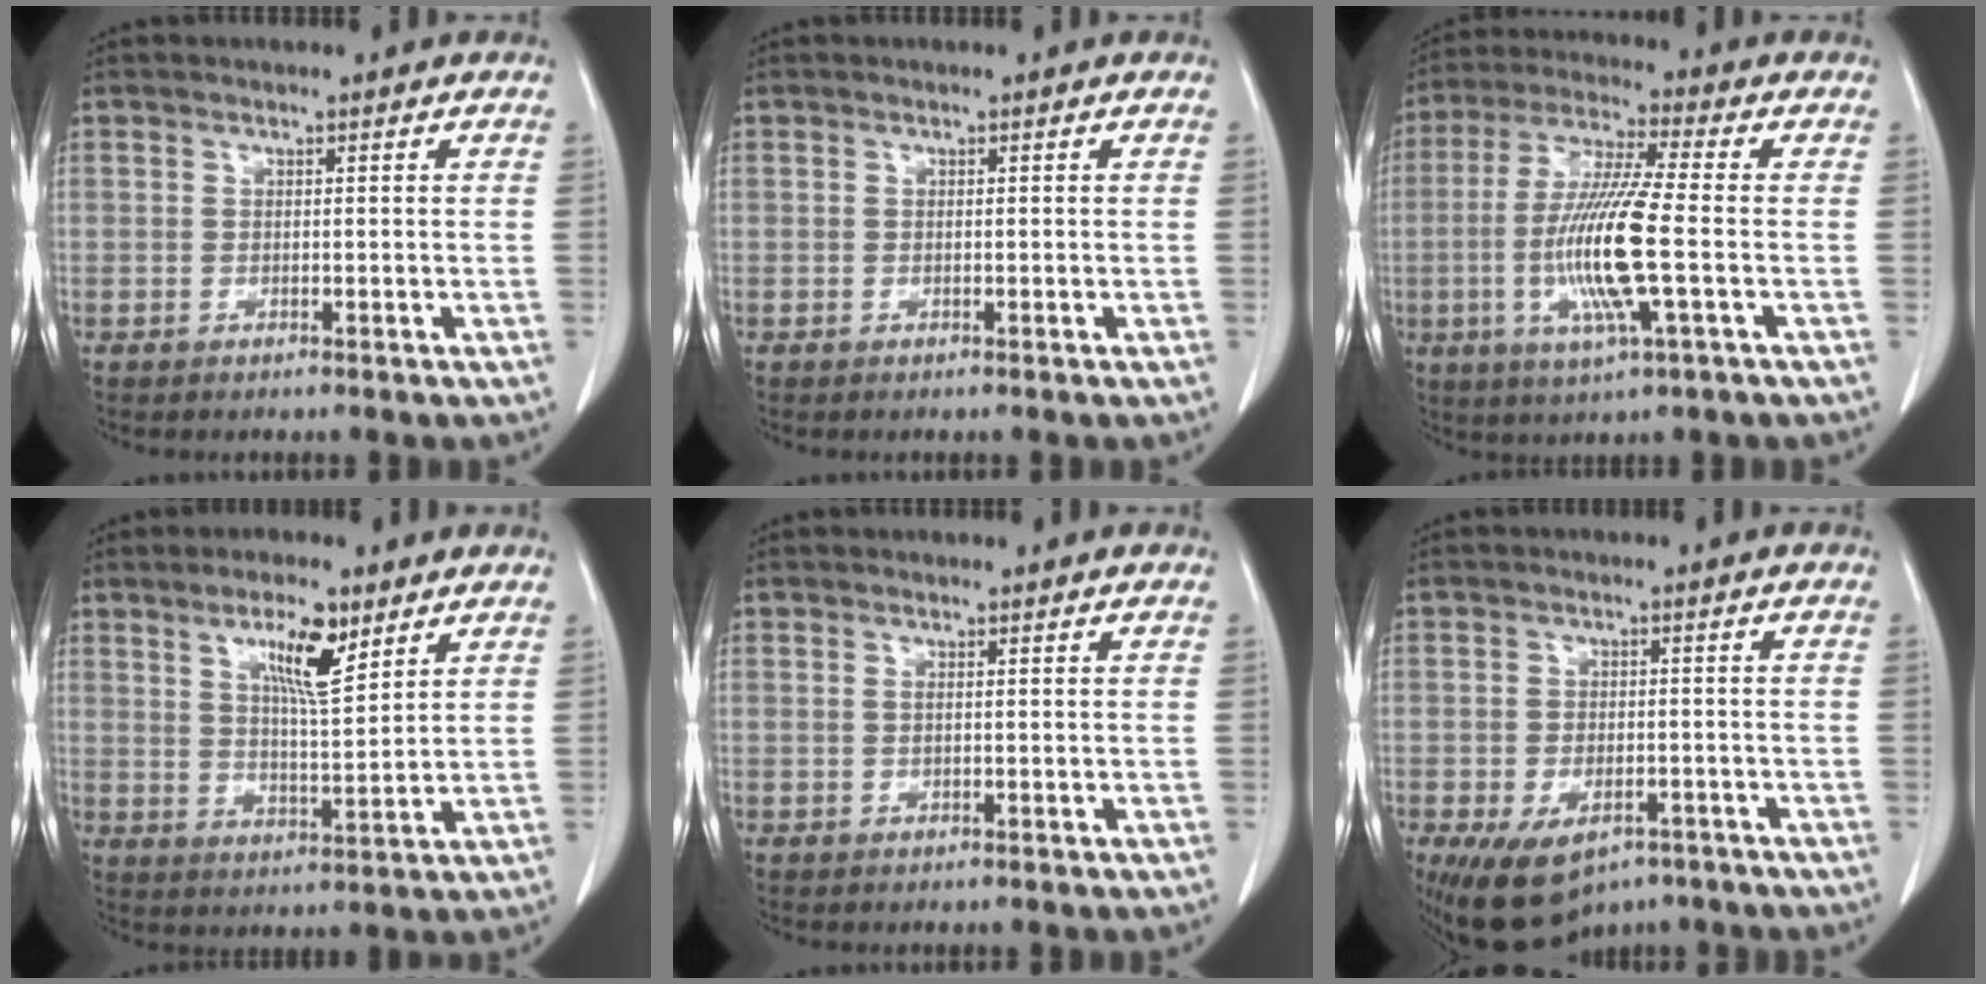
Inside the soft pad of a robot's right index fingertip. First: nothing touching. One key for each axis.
{"total": 0.0}
{"total": 13.6, "fx": -2.4, "fy": 0.6, "fz": 13.4, "tx": -0.273, "ty": -0.013, "tz": -0.050}
{"total": 8.1, "fx": 4.5, "fy": 1.5, "fz": 6.5, "tx": -0.117, "ty": -0.004, "tz": 0.079}
{"total": 0.6, "fx": 0.2, "fy": 0.0, "fz": 0.5, "tx": -0.015, "ty": 0.002, "tz": 0.006}
{"total": 10.2, "fx": -6.8, "fy": 5.0, "fz": 5.8, "tx": -0.100, "ty": -0.005, "tz": -0.101}